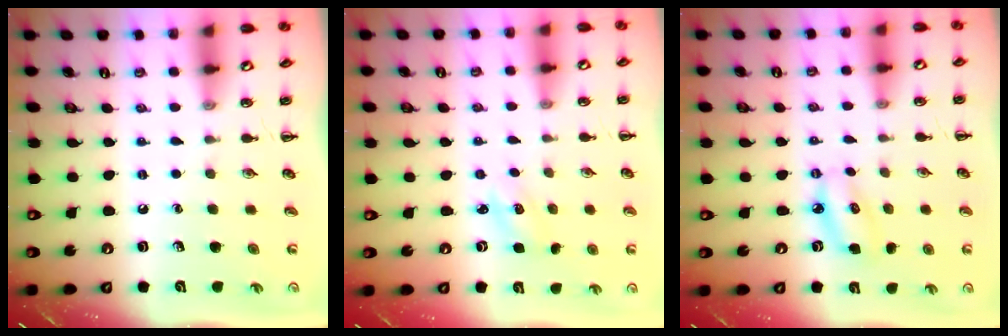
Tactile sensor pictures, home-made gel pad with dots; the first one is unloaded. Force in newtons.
{"total": 2.2, "press": 2.1, "slide": 0.6}
{"total": 6.0, "press": 5.9, "slide": 1.4}